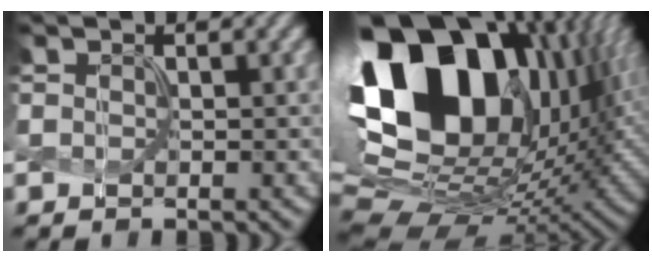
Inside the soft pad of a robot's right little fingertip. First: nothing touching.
{"total": 21.5, "force": [5.8, 13.4, 15.7], "torque": [-0.313, 0.024, 0.104]}